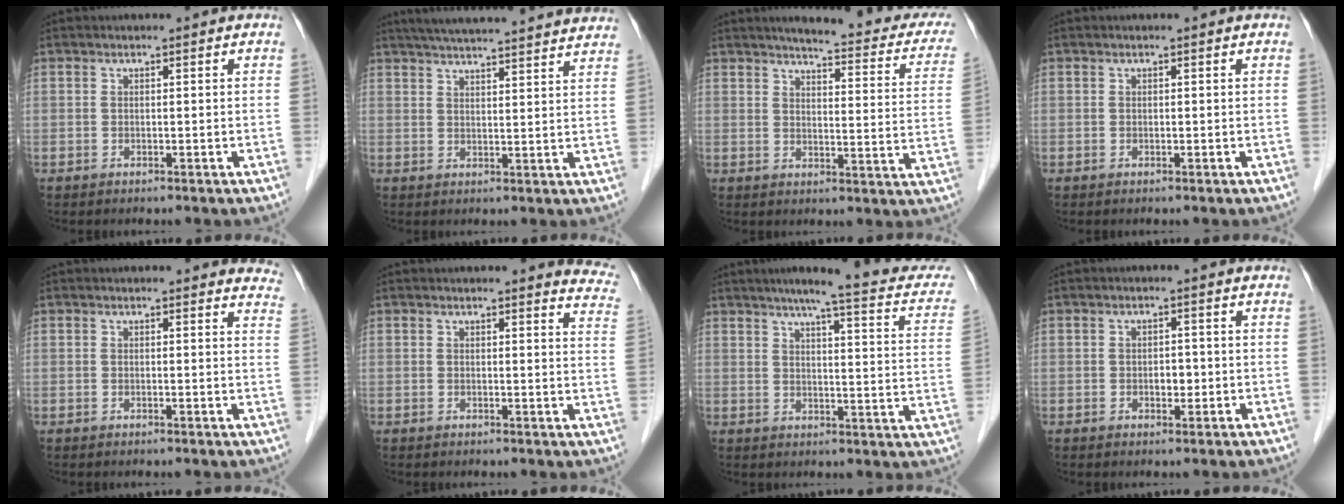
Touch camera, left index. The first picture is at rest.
{"total": 22.4, "force": [20.6, 1.3, 8.7], "torque": [-0.136, 0.012, 0.264]}
{"total": 18.6, "force": [16.0, 3.2, 8.9], "torque": [-0.091, -0.025, 0.169]}
{"total": 0.0}
{"total": 6.9, "force": [6.5, 1.5, 1.7], "torque": [0.010, -0.016, 0.037]}
{"total": 8.4, "force": [8.1, 1.2, 2.0], "torque": [0.011, -0.038, 0.049]}
{"total": 17.6, "force": [14.4, 1.7, 9.9], "torque": [-0.124, -0.011, 0.159]}
{"total": 1.9, "force": [-0.4, 1.2, 1.5], "torque": [-0.022, 0.003, -0.003]}